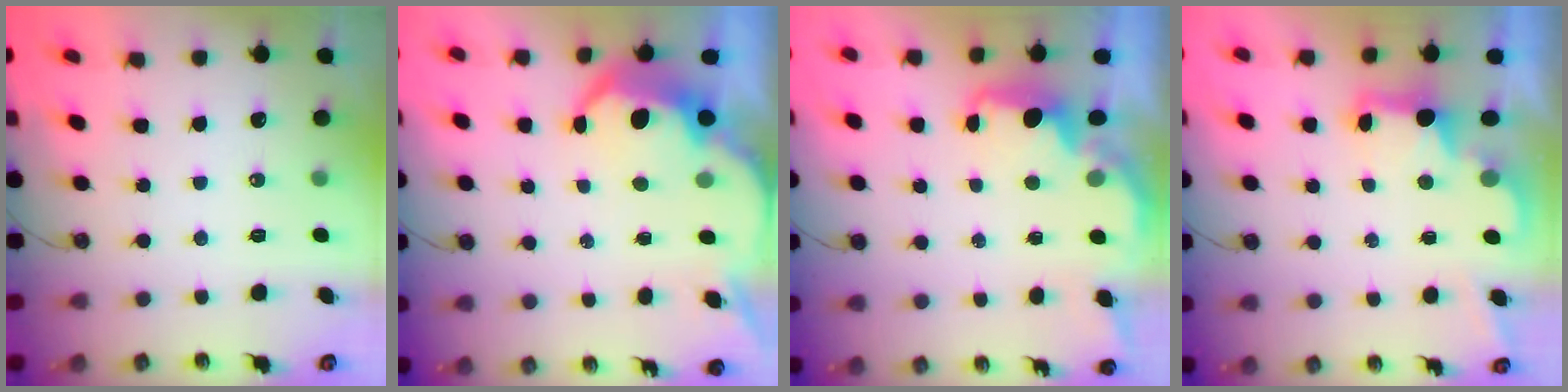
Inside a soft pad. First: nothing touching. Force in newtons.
{"total": 7.8, "press": 7.7, "slide": 0.4}
{"total": 2.0, "press": 1.9, "slide": 0.8}
{"total": 2.4, "press": 2.3, "slide": 0.7}